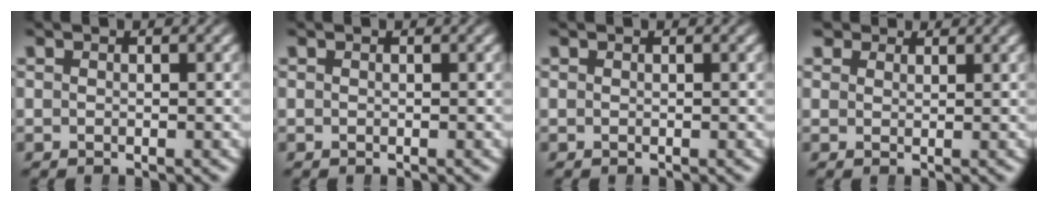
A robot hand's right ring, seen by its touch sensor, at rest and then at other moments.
{"total": 0.0}
{"total": 0.0}
{"total": 1.7, "force": [1.7, 0.0, 0.1], "torque": [0.011, -0.003, 0.035]}